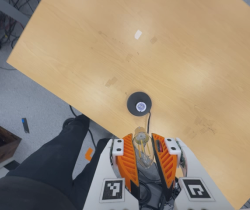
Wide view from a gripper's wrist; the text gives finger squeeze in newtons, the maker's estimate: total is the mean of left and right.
{"total": 14.6, "left": 16.8, "right": 12.4}